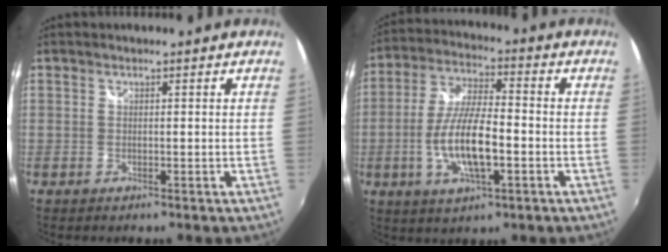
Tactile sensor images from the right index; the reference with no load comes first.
{"total": 12.7, "force": [-3.2, 3.8, 11.7], "torque": [-0.237, -0.004, -0.059]}